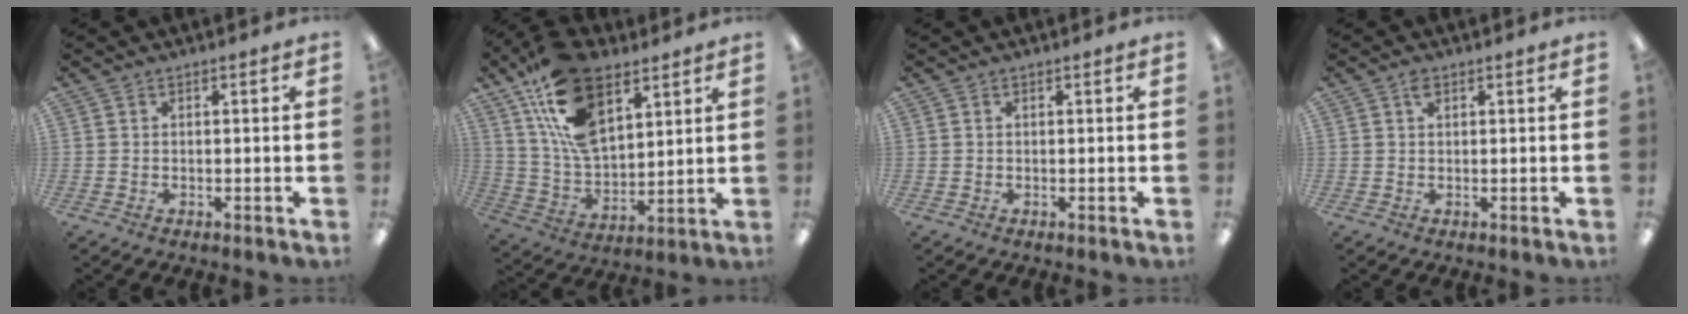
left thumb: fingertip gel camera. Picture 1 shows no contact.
{"total": 19.7, "force": [10.3, 11.0, 12.7], "torque": [-0.263, -0.043, 0.184]}
{"total": 0.0}
{"total": 1.5, "force": [0.9, 0.8, 1.0], "torque": [-0.015, -0.001, 0.014]}